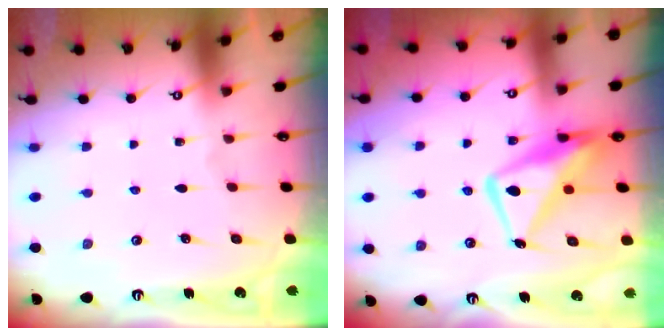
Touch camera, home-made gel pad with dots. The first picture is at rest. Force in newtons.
{"total": 12.9, "press": 12.8, "slide": 1.4}